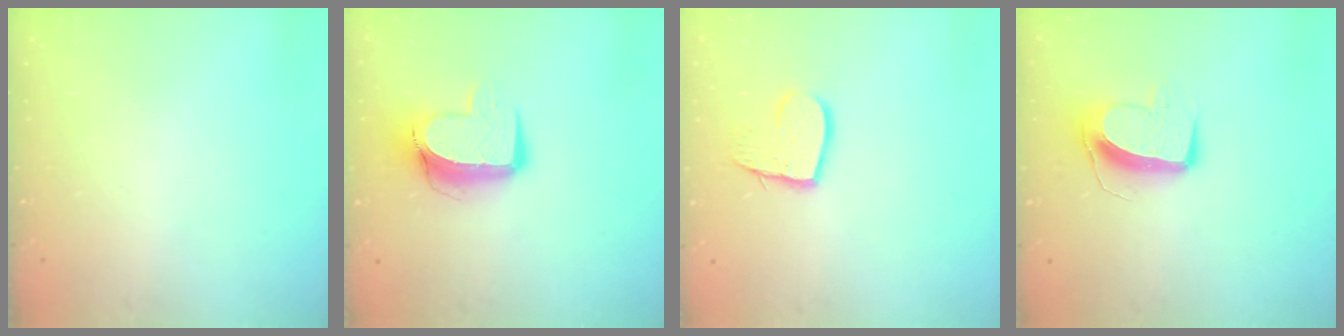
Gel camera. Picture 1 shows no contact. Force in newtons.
{"total": 10.7, "press": 10.7, "slide": 1.0}
{"total": 10.7, "press": 10.6, "slide": 0.8}
{"total": 10.5, "press": 10.5, "slide": 0.4}